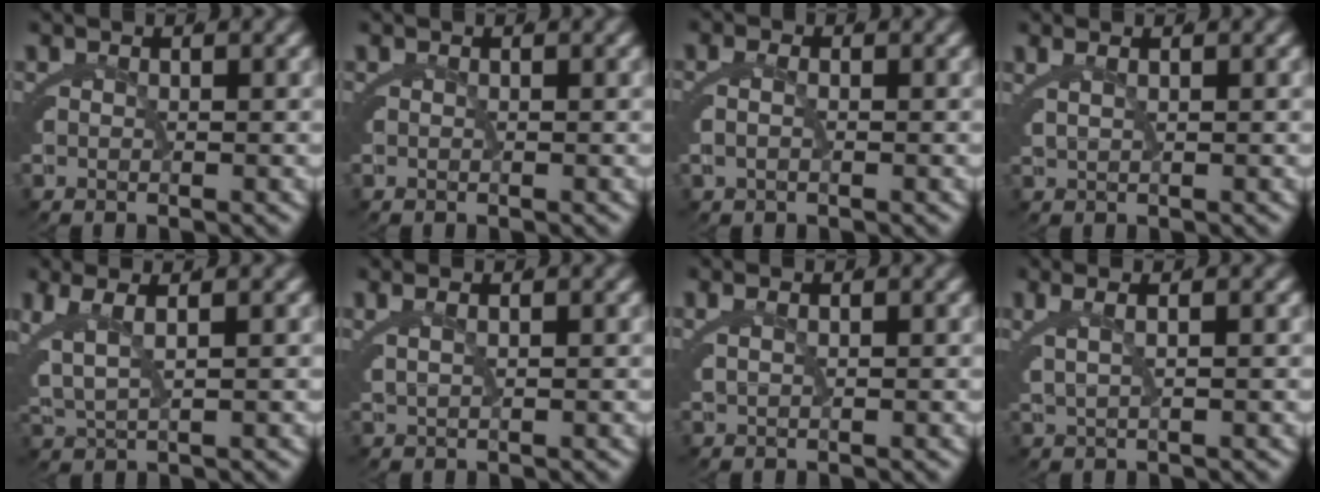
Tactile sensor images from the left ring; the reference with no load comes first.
{"total": 0.0}
{"total": 1.6, "force": [-0.2, 0.9, 1.3], "torque": [-0.030, 0.004, -0.006]}
{"total": 1.3, "force": [0.9, 0.1, 0.9], "torque": [-0.016, 0.007, 0.020]}
{"total": 3.8, "force": [1.2, 1.4, 3.3], "torque": [-0.077, 0.001, 0.032]}
{"total": 1.5, "force": [0.9, 0.1, 1.2], "torque": [-0.021, 0.008, 0.019]}
{"total": 0.9, "force": [0.5, 0.1, 0.8], "torque": [-0.018, 0.005, 0.012]}
{"total": 2.6, "force": [1.2, 0.2, 2.3], "torque": [-0.040, 0.013, 0.022]}